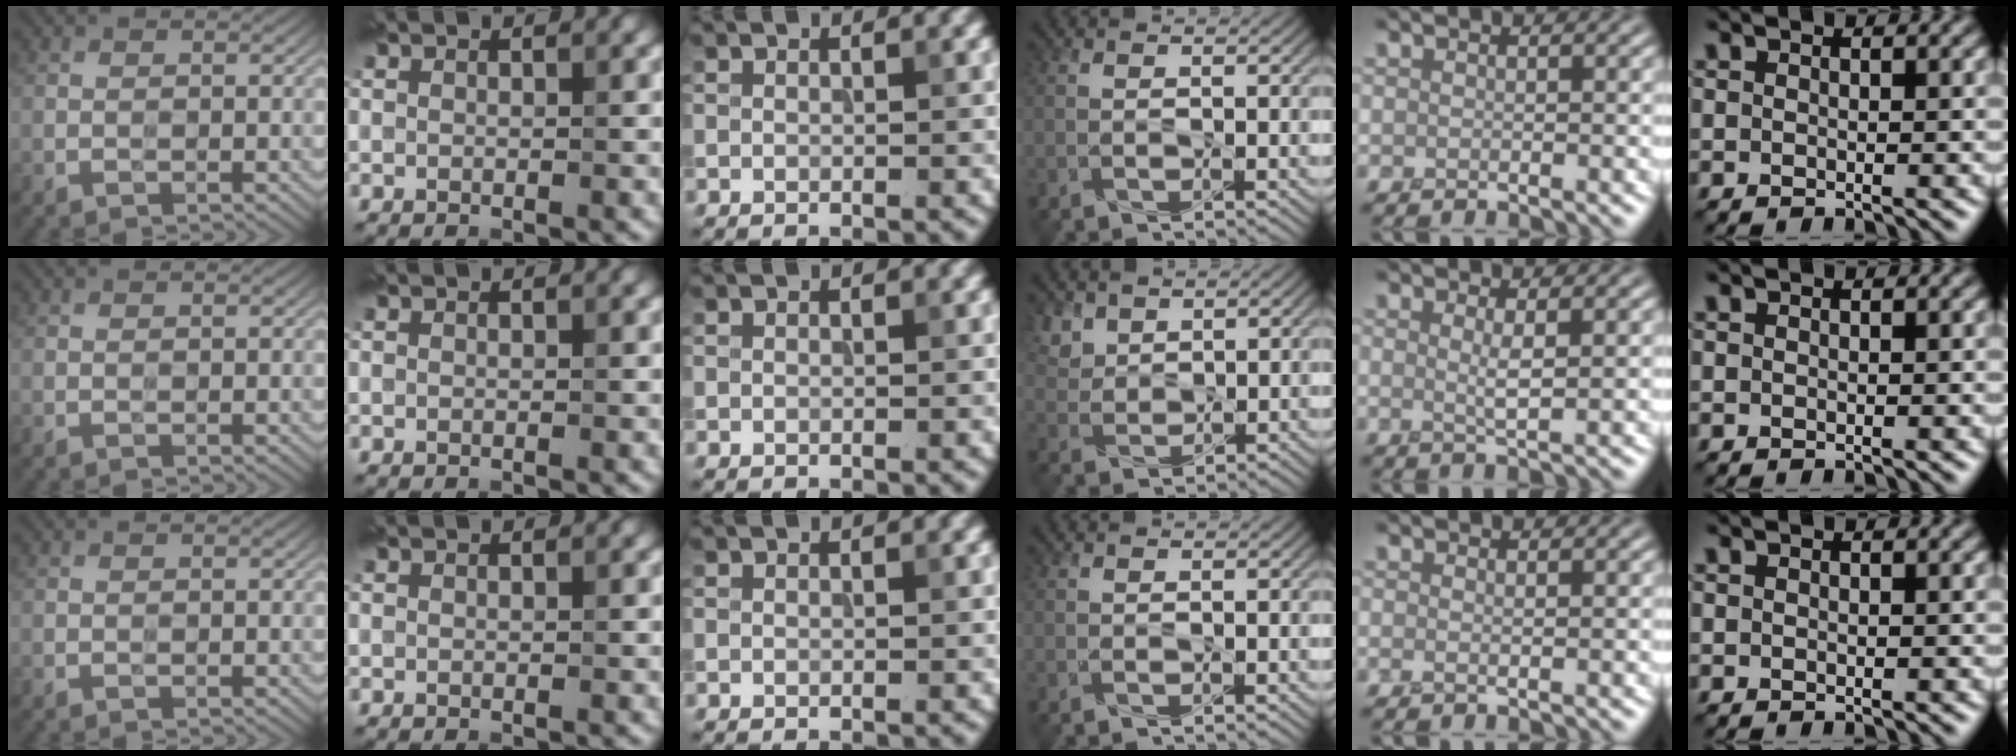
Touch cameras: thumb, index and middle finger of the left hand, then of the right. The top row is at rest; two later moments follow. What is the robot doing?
{"motion": "squeeze", "object": "tweezer"}